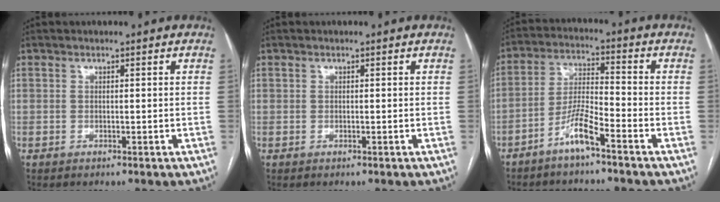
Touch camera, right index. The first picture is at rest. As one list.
[{"total": 0.0}, {"total": 6.6, "force": [-4.4, 0.5, 4.8], "torque": [-0.101, 0.004, -0.089]}]